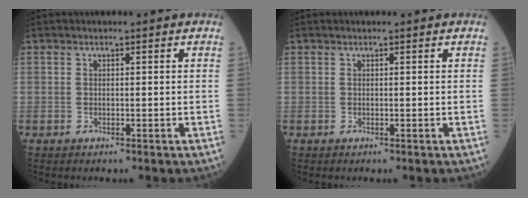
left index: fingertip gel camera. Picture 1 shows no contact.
{"total": 0.0}